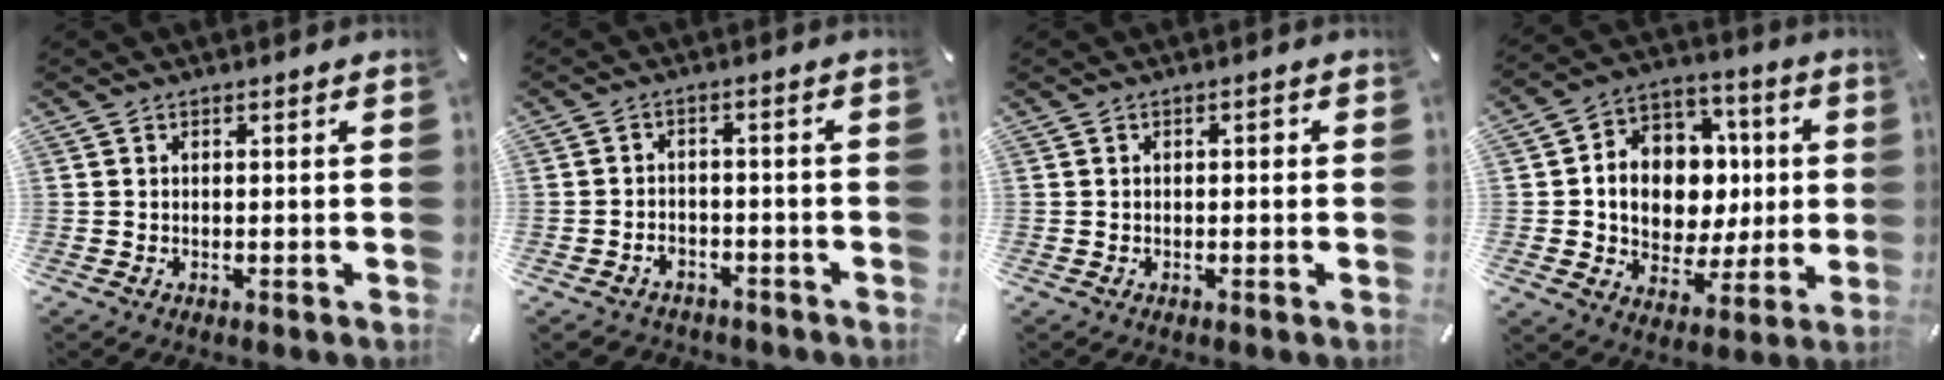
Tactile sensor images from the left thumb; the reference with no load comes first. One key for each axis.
{"total": 3.8, "fx": -2.2, "fy": 2.9, "fz": 1.1, "tx": -0.025, "ty": 0.007, "tz": -0.044}
{"total": 1.1, "fx": -0.2, "fy": 0.7, "fz": 0.9, "tx": -0.019, "ty": 0.005, "tz": -0.005}
{"total": 12.8, "fx": -0.2, "fy": 11.3, "fz": 5.9, "tx": -0.104, "ty": -0.006, "tz": 0.008}